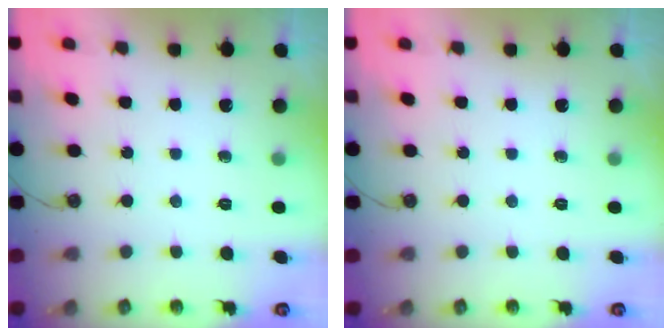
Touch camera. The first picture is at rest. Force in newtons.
{"total": 0.0}